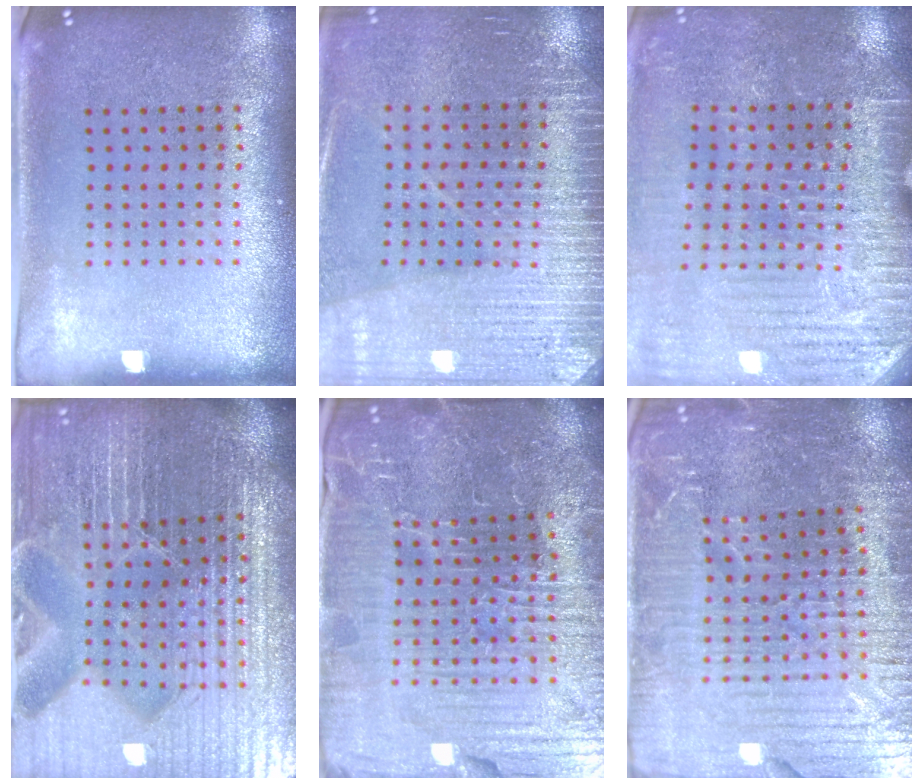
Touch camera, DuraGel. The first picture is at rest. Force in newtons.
{"total": 3.2, "press": 3.2, "slide": 0.2}
{"total": 3.4, "press": 3.4, "slide": 0.1}
{"total": 7.0, "press": 6.2, "slide": 3.4}
{"total": 6.8, "press": 6.3, "slide": 2.7}
{"total": 5.2, "press": 4.9, "slide": 1.9}